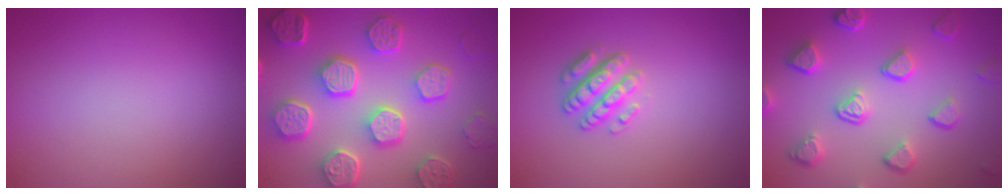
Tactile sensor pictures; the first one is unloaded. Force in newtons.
{"total": 8.5, "press": 6.5, "slide": 5.5}
{"total": 2.8, "press": 2.7, "slide": 0.6}
{"total": 5.2, "press": 4.2, "slide": 3.0}